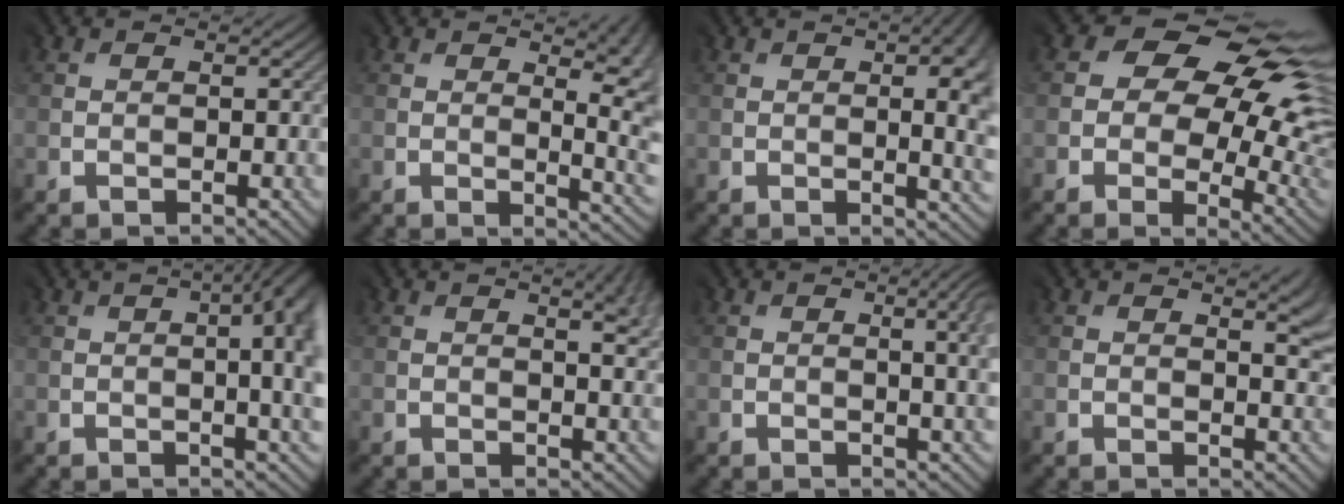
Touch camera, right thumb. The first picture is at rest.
{"total": 8.4, "force": [1.5, 3.5, 7.5], "torque": [-0.068, 0.013, 0.016]}
{"total": 8.3, "force": [0.4, 3.2, 7.6], "torque": [-0.070, 0.009, 0.005]}
{"total": 14.8, "force": [3.8, 9.8, 10.5], "torque": [-0.152, 0.005, 0.090]}
{"total": 10.9, "force": [0.2, 4.3, 10.0], "torque": [-0.106, 0.012, -0.007]}
{"total": 6.0, "force": [2.1, 2.2, 5.2], "torque": [-0.042, 0.018, 0.016]}
{"total": 5.8, "force": [0.8, 1.9, 5.4], "torque": [-0.039, 0.011, 0.005]}
{"total": 3.7, "force": [1.6, 1.0, 3.2], "torque": [-0.035, 0.001, 0.023]}